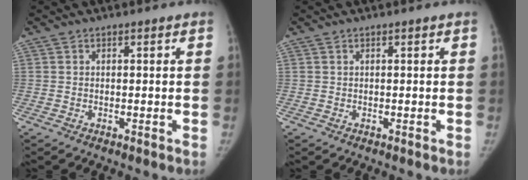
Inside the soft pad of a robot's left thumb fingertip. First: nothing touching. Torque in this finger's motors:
{"motor_torque": [0.11, -0.01, -0.17, -0.01, 0.02]}